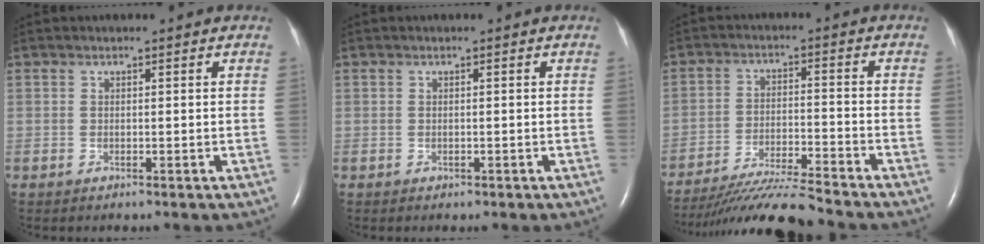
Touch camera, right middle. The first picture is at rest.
{"total": 0.0}
{"total": 11.6, "force": [-10.8, -1.4, 3.8], "torque": [-0.064, -0.015, -0.190]}